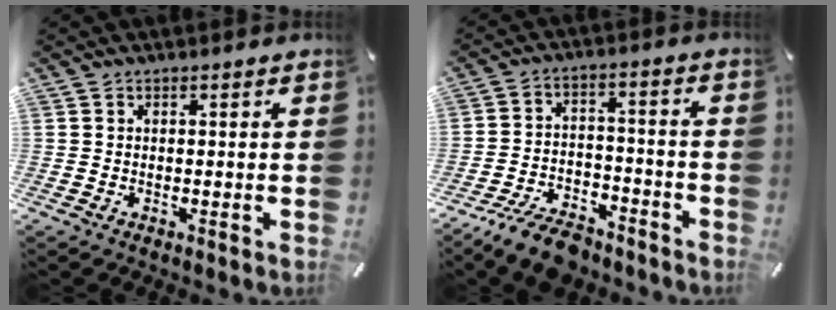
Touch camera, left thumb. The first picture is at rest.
{"total": 9.8, "force": [-8.2, 3.8, 3.8], "torque": [-0.049, 0.058, -0.150]}